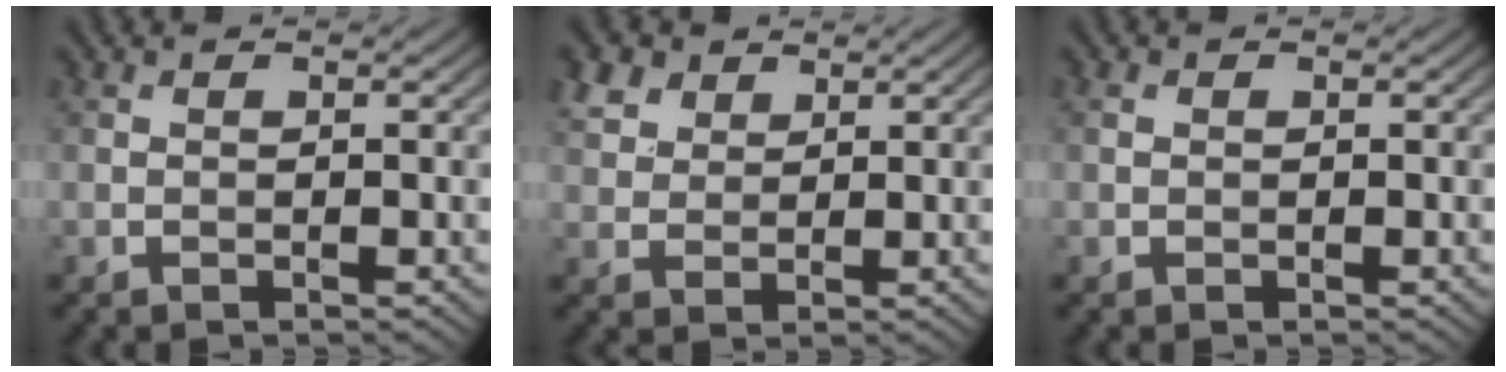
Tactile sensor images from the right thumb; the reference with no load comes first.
{"total": 4.6, "force": [2.9, 3.1, 1.9], "torque": [-0.057, 0.007, 0.062]}
{"total": 0.7, "force": [0.2, 0.5, 0.4], "torque": [-0.009, 0.002, 0.002]}